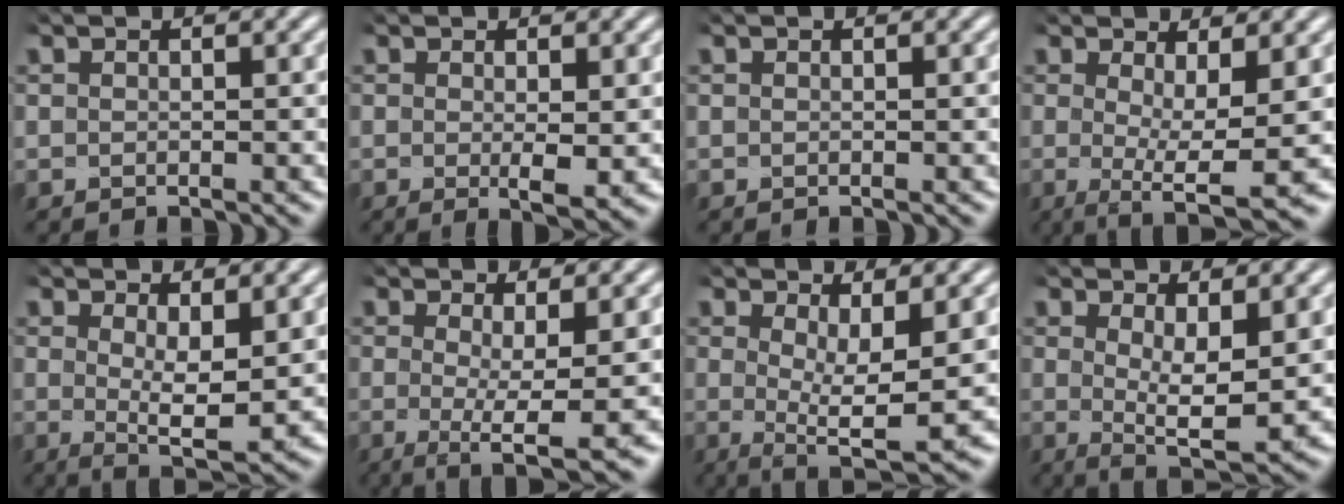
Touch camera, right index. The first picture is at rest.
{"total": 2.5, "force": [-0.1, 0.7, 2.4], "torque": [-0.040, -0.012, 0.000]}
{"total": 0.0}
{"total": 5.9, "force": [-2.6, 2.0, 5.0], "torque": [-0.085, -0.034, -0.029]}
{"total": 5.6, "force": [-0.4, 2.5, 5.0], "torque": [-0.078, -0.024, -0.002]}
{"total": 6.5, "force": [-3.1, 2.2, 5.3], "torque": [-0.093, -0.035, -0.037]}
{"total": 6.5, "force": [-1.0, 2.5, 5.9], "torque": [-0.093, -0.032, -0.005]}
{"total": 6.0, "force": [-0.8, 2.8, 5.2], "torque": [-0.086, -0.031, -0.005]}